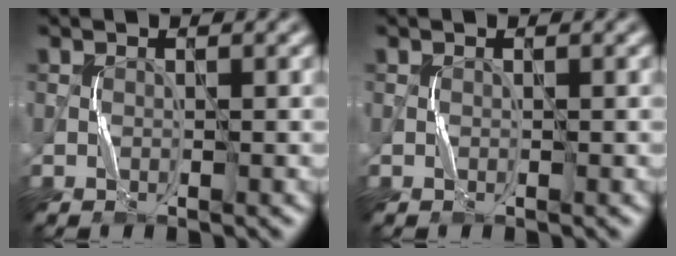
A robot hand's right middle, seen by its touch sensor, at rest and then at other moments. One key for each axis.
{"total": 0.0}